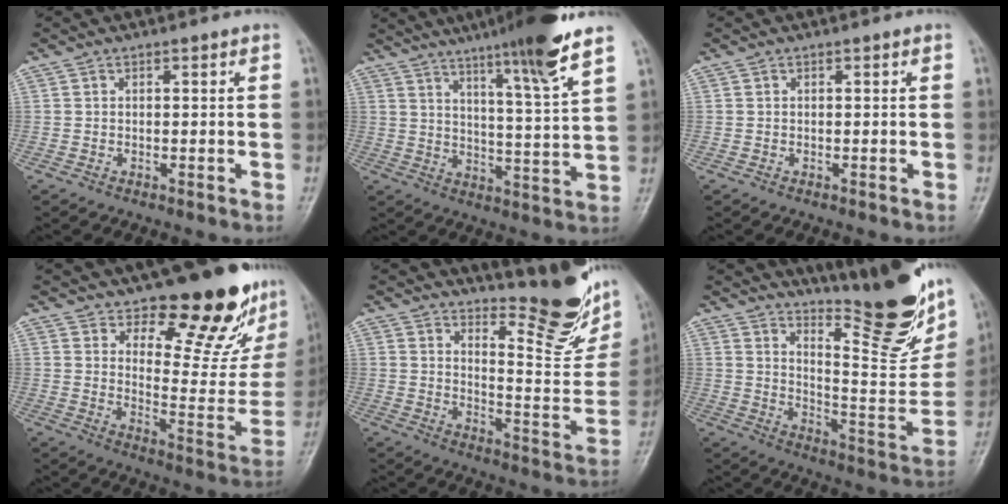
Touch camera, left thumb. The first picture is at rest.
{"total": 14.9, "force": [10.5, -0.2, 10.6], "torque": [-0.161, -0.051, 0.156]}
{"total": 0.0}
{"total": 19.5, "force": [14.3, 7.1, 11.1], "torque": [-0.097, -0.128, 0.193]}
{"total": 15.1, "force": [12.7, 3.4, 7.5], "torque": [-0.073, -0.121, 0.174]}
{"total": 20.1, "force": [15.2, 3.8, 12.5], "torque": [-0.145, -0.126, 0.230]}